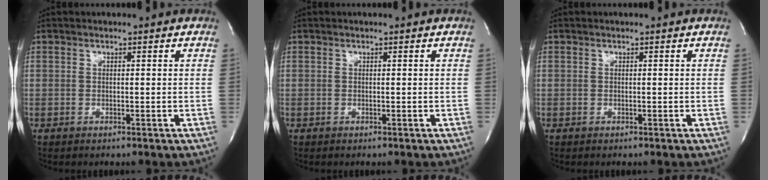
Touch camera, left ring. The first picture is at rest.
{"total": 0.0}
{"total": 0.0}